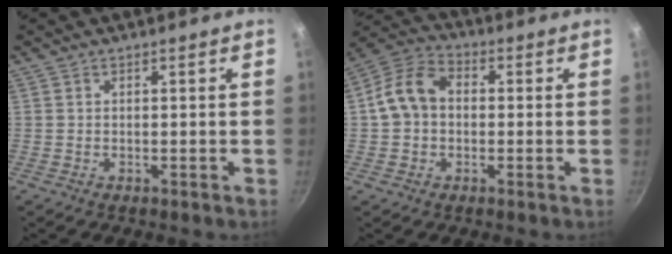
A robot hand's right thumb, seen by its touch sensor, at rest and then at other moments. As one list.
[{"total": 9.3, "force": [0.1, 7.2, 5.9], "torque": [-0.087, 0.027, -0.016]}]